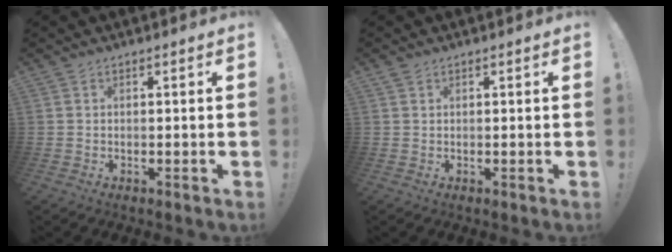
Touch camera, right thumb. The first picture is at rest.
{"total": 0.7, "force": [0.5, 0.4, 0.3], "torque": [-0.008, 0.001, 0.011]}